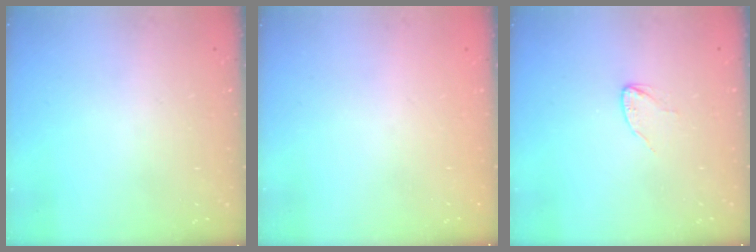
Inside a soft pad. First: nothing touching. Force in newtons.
{"total": 0.0}
{"total": 2.3, "press": 2.3, "slide": 0.2}